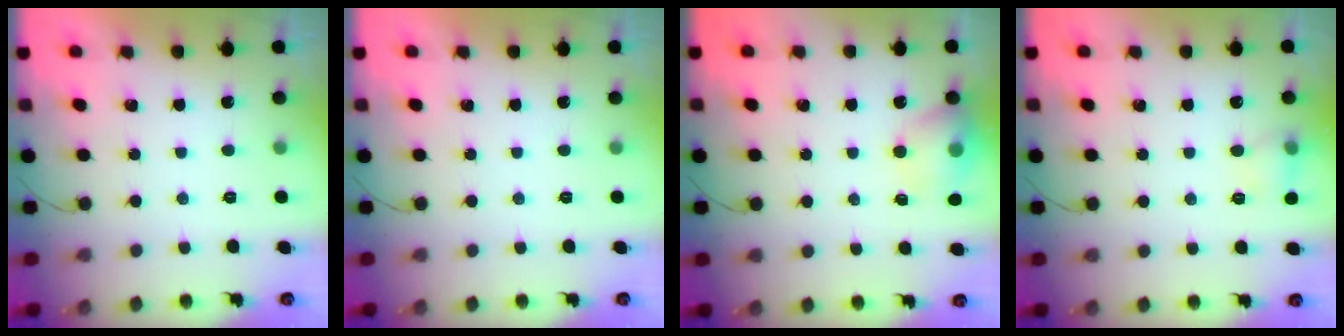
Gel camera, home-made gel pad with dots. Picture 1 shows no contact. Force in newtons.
{"total": 0.0}
{"total": 11.8, "press": 9.0, "slide": 7.6}
{"total": 6.2, "press": 5.9, "slide": 1.8}